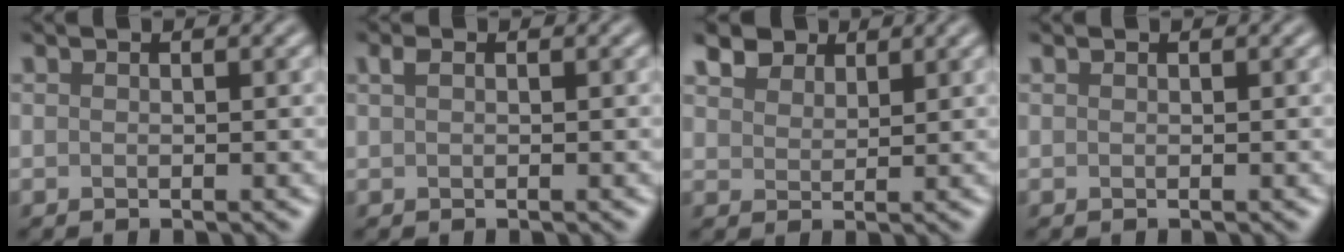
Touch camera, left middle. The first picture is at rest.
{"total": 0.9, "force": [0.4, 0.5, 0.7], "torque": [-0.017, 0.003, 0.007]}
{"total": 4.5, "force": [3.5, 2.3, 1.7], "torque": [-0.051, 0.001, 0.063]}
{"total": 0.0}